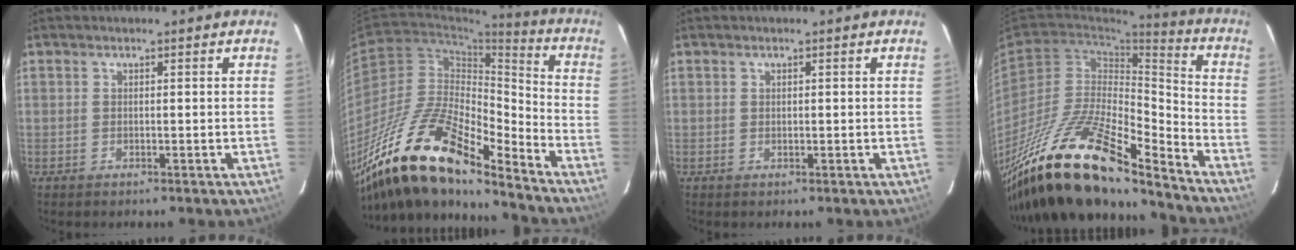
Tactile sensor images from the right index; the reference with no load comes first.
{"total": 23.0, "force": [-17.6, 6.0, 13.5], "torque": [-0.243, -0.016, -0.330]}
{"total": 0.0}
{"total": 25.9, "force": [-19.5, 6.7, 15.7], "torque": [-0.287, -0.032, -0.348]}